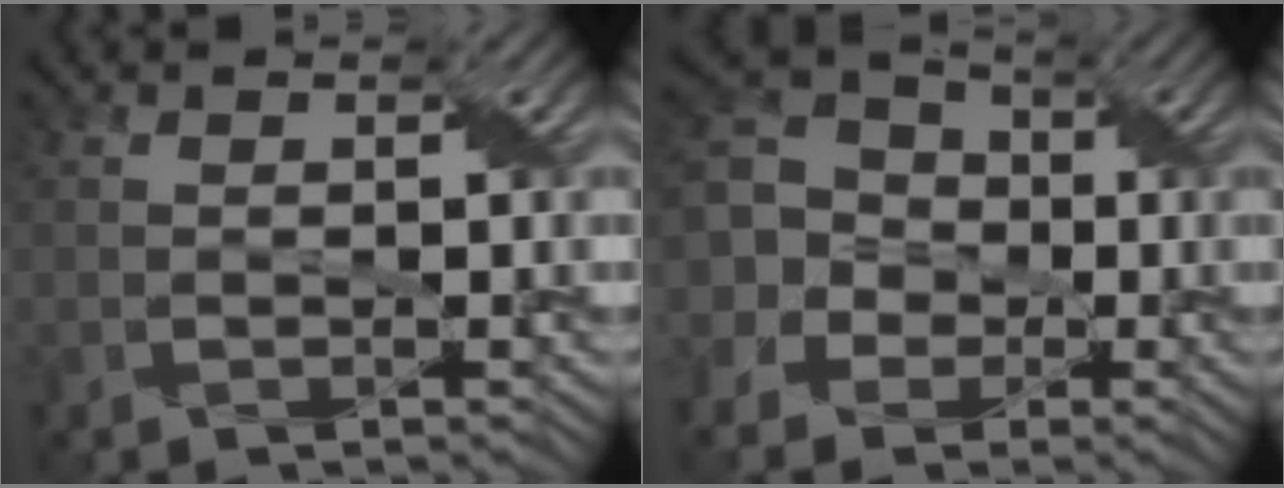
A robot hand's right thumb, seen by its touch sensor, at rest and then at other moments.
{"total": 10.5, "force": [0.0, 9.3, 4.8], "torque": [-0.170, 0.015, -0.036]}